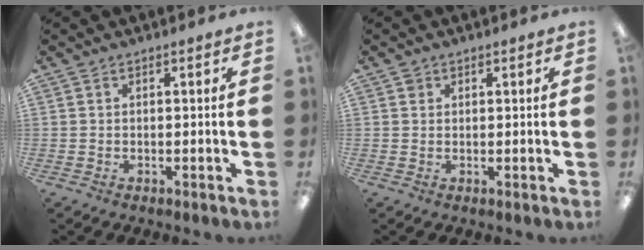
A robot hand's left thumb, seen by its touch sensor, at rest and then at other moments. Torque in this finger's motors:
{"motor_torque": [0.12, 0.10, 0.33, 0.16, -0.02]}